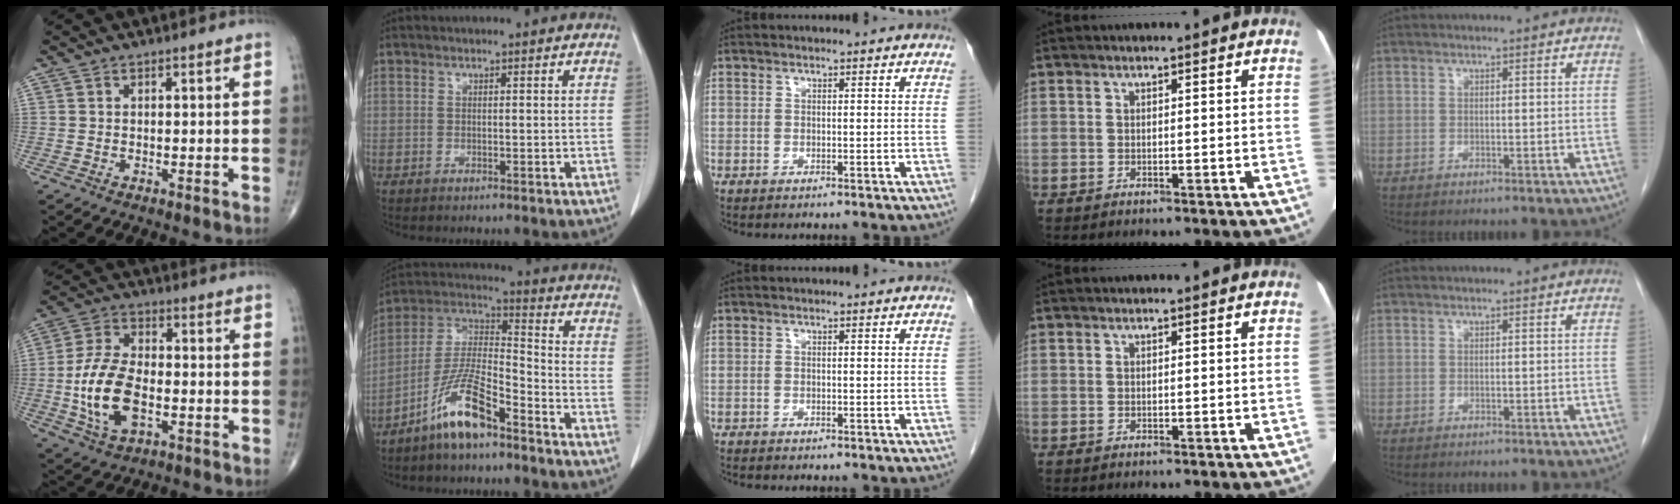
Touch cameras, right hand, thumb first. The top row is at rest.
{"thumb": {"total": 13.6, "force": [-2.7, 7.5, 11.0], "torque": [-0.217, 0.013, -0.048]}, "index": {"total": 11.5, "force": [-7.7, 2.5, 8.2], "torque": [-0.176, 0.002, -0.147]}, "middle": {"total": 0.8, "force": [-0.7, 0.1, 0.2], "torque": [-0.010, -0.002, -0.014]}}